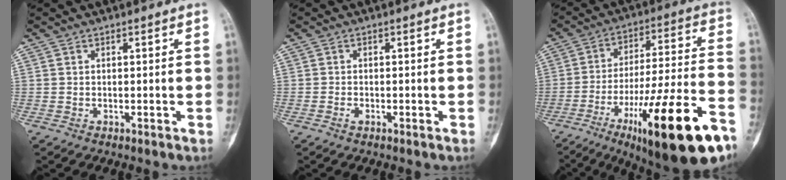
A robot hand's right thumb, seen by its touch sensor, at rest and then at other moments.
{"total": 0.7, "force": [-0.4, 0.4, 0.3], "torque": [-0.009, 0.001, -0.010]}
{"total": 25.8, "force": [-13.2, 5.2, 21.6], "torque": [-0.316, 0.053, -0.201]}